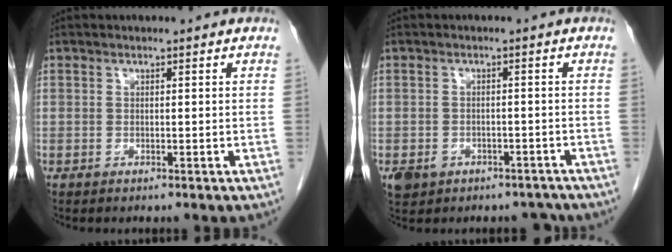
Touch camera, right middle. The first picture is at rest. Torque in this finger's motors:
{"motor_torque": [0.04, -0.03, 0.01, 0.01]}